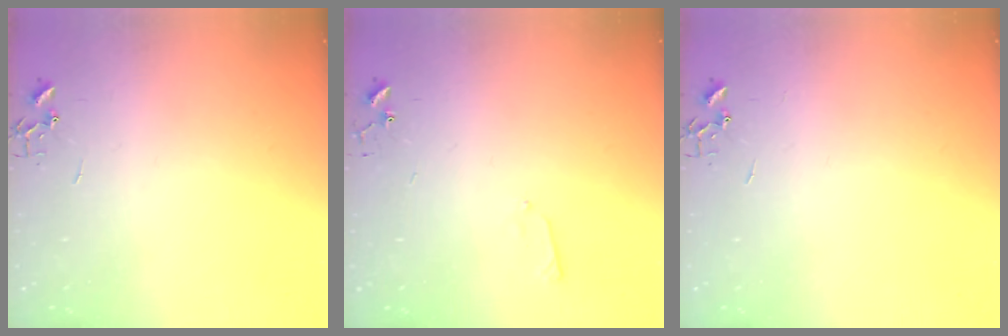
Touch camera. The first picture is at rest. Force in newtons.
{"total": 4.1, "press": 4.0, "slide": 0.6}
{"total": 0.0}